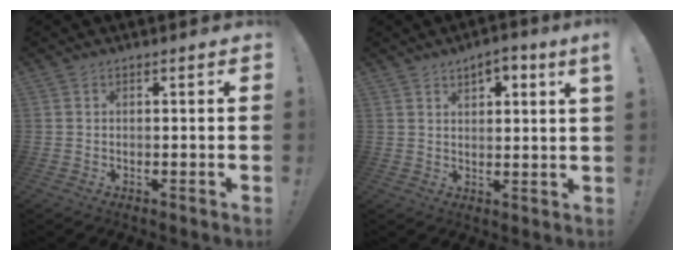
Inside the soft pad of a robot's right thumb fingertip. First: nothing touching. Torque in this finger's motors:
{"motor_torque": [0.02, 0.02, 0.20, 0.14, 0.04]}